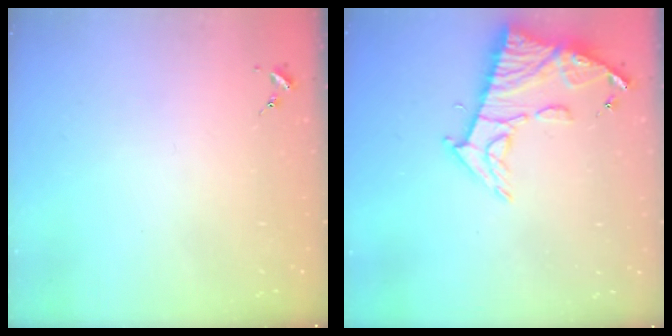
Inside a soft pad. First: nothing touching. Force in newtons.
{"total": 13.0, "press": 12.9, "slide": 1.4}